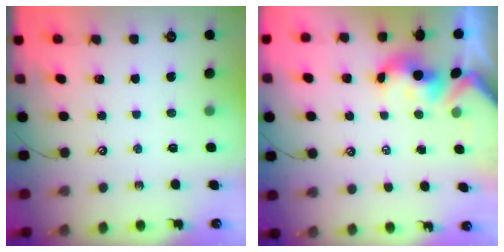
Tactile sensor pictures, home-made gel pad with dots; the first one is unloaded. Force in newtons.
{"total": 1.6, "press": 1.4, "slide": 0.7}